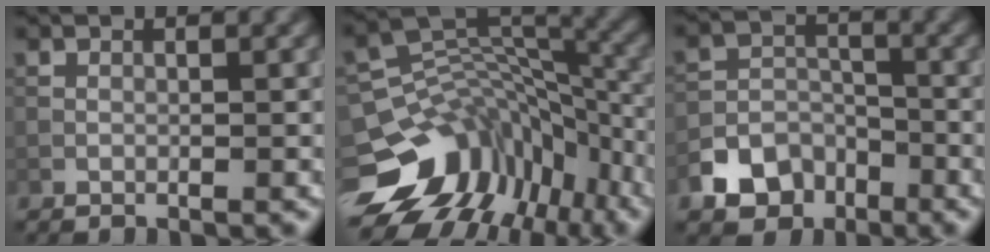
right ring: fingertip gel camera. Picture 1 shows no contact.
{"total": 12.1, "force": [-6.5, 8.4, 5.9], "torque": [-0.115, 0.027, -0.098]}
{"total": 5.8, "force": [-3.7, 4.1, 1.5], "torque": [-0.010, -0.004, -0.066]}